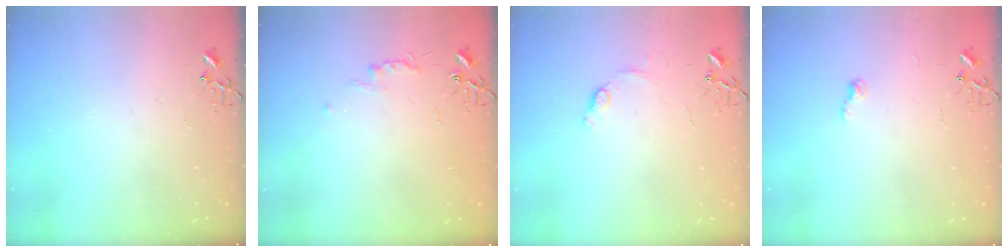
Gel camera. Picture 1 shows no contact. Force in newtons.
{"total": 4.8, "press": 4.7, "slide": 0.6}
{"total": 7.3, "press": 7.3, "slide": 0.7}
{"total": 5.9, "press": 5.9, "slide": 0.4}